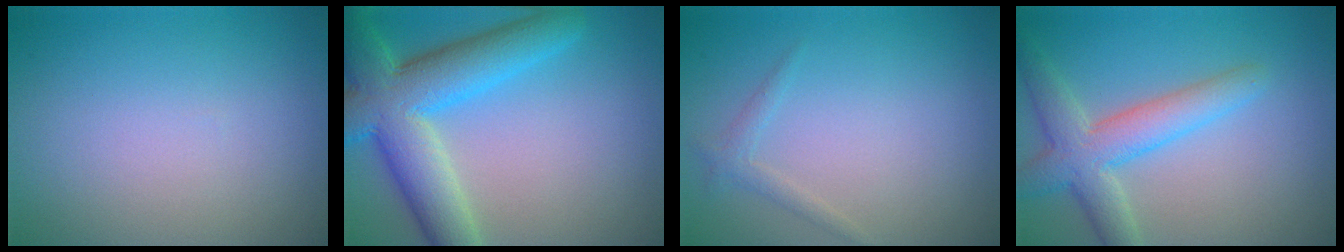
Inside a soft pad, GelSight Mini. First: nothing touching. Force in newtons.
{"total": 9.2, "press": 9.2, "slide": 0.4}
{"total": 1.1, "press": 1.1, "slide": 0.1}
{"total": 4.8, "press": 4.8, "slide": 0.2}